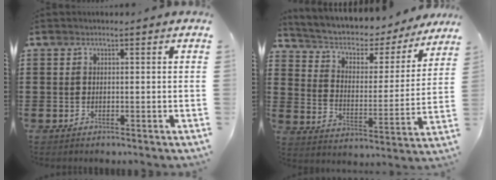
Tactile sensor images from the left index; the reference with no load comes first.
{"total": 4.3, "force": [3.0, 2.3, 2.0], "torque": [-0.058, -0.022, 0.042]}